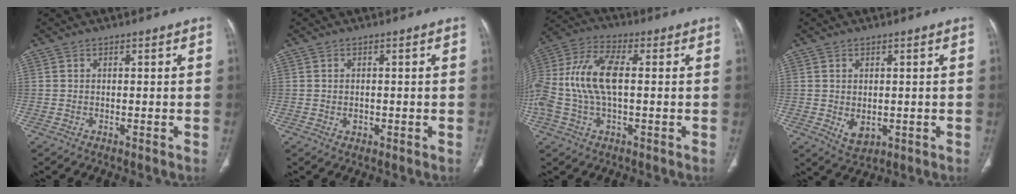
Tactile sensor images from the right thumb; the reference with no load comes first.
{"total": 1.3, "force": [-0.2, 1.1, 0.8], "torque": [-0.011, 0.001, 0.000]}
{"total": 15.2, "force": [0.3, 7.3, 13.3], "torque": [-0.308, 0.029, 0.004]}
{"total": 4.1, "force": [-0.4, 2.8, 3.0], "torque": [-0.041, -0.009, 0.009]}